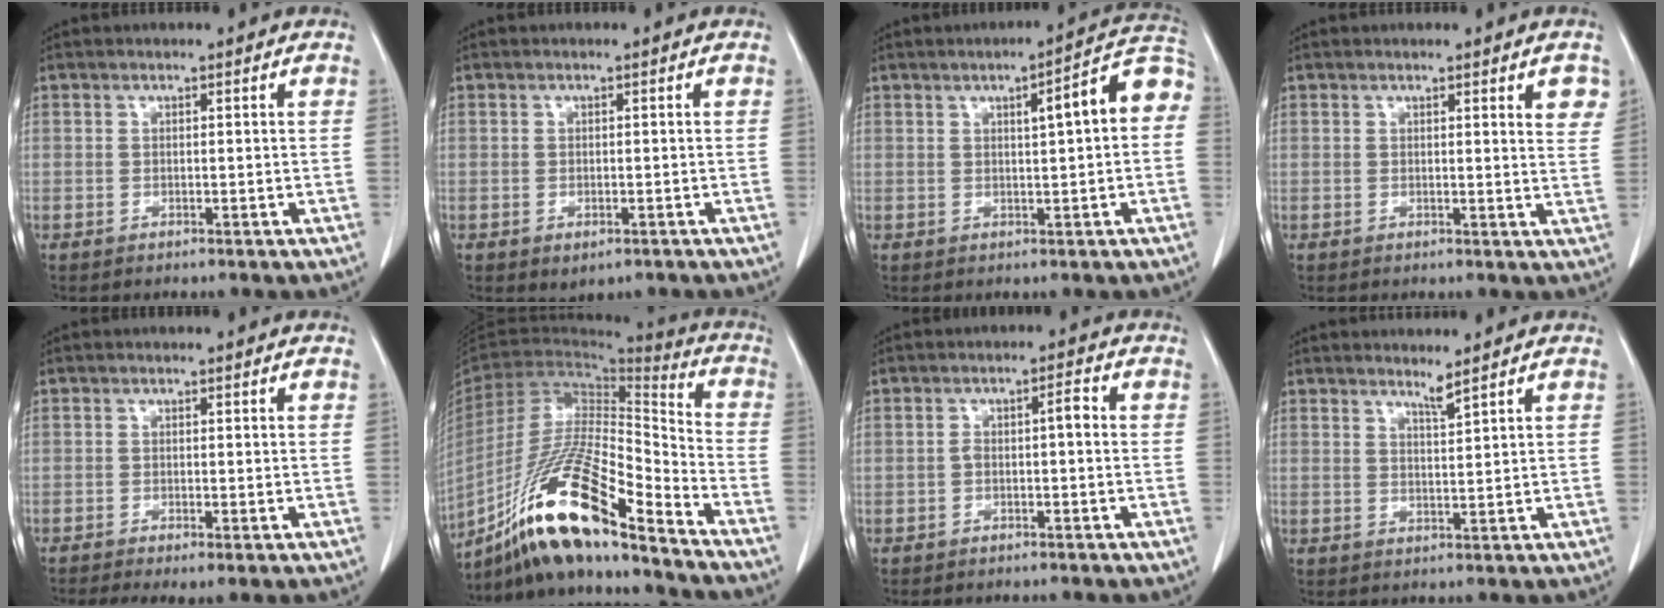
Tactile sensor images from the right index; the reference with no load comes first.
{"total": 2.1, "force": [-1.0, 1.2, 1.3], "torque": [-0.017, -0.002, -0.003]}
{"total": 7.8, "force": [1.2, 1.2, 7.6], "torque": [-0.097, 0.026, 0.011]}
{"total": 3.7, "force": [1.9, 0.6, 3.1], "torque": [-0.030, -0.008, 0.018]}
{"total": 4.4, "force": [-2.7, 1.0, 3.2], "torque": [-0.055, -0.014, -0.045]}
{"total": 20.2, "force": [-14.5, 2.0, 14.0], "torque": [-0.281, -0.020, -0.266]}
{"total": 2.6, "force": [-0.3, 0.7, 2.5], "torque": [-0.043, 0.014, -0.005]}
{"total": 1.8, "force": [1.6, -0.7, 0.5], "torque": [-0.014, -0.013, 0.031]}